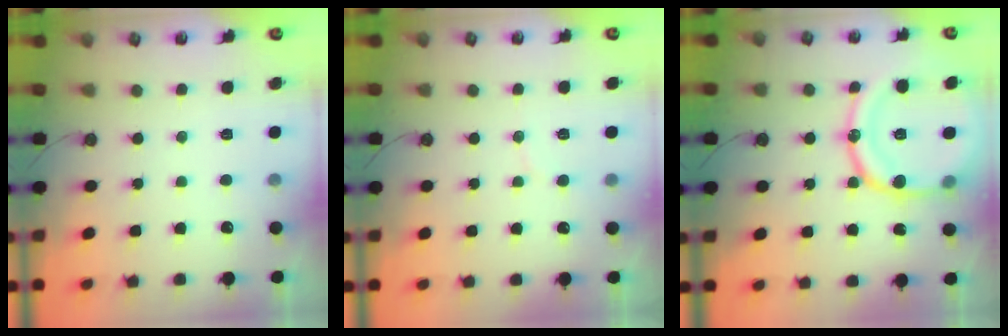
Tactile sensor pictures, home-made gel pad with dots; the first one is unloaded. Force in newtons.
{"total": 3.0, "press": 3.0, "slide": 0.3}
{"total": 18.3, "press": 18.3, "slide": 1.1}